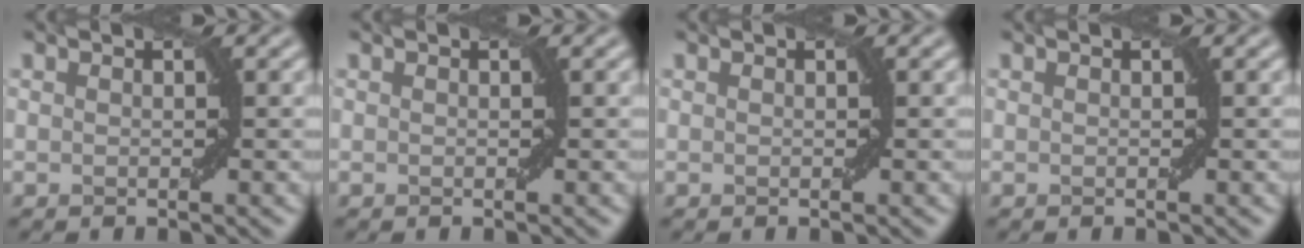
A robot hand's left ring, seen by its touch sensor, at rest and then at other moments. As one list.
[{"total": 0.0}, {"total": 0.0}, {"total": 0.0}]